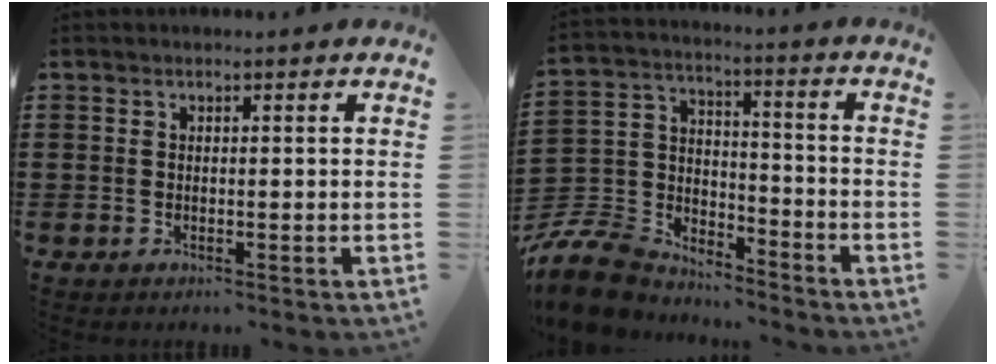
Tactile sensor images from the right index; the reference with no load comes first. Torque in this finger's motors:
{"motor_torque": [0.36, -0.23, -0.11, -0.21]}